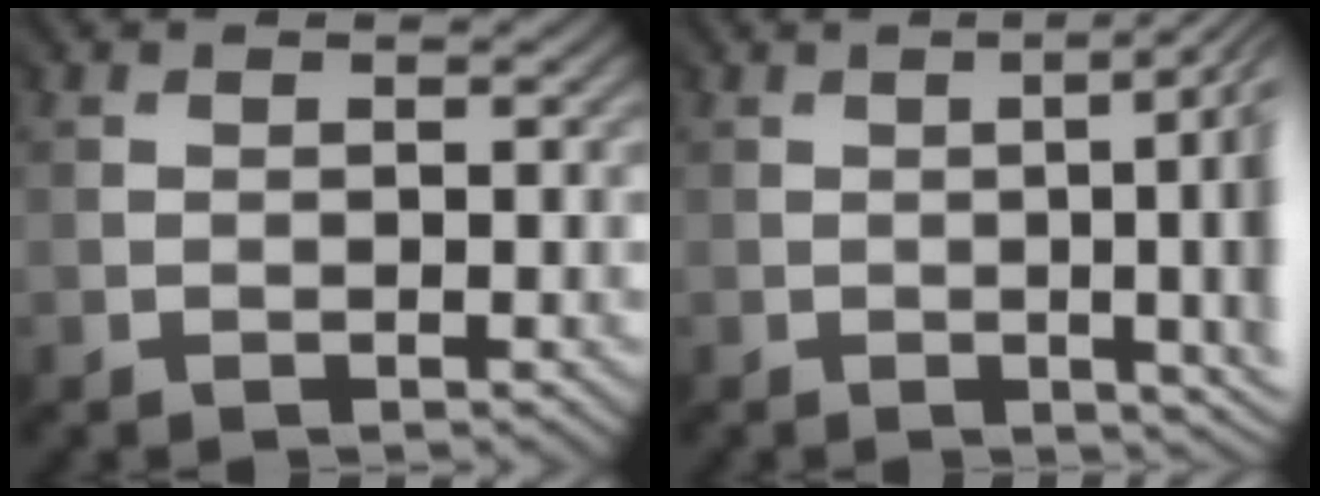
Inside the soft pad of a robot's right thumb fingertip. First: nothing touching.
{"total": 11.1, "force": [-0.9, 4.5, 10.1], "torque": [-0.095, 0.004, -0.009]}